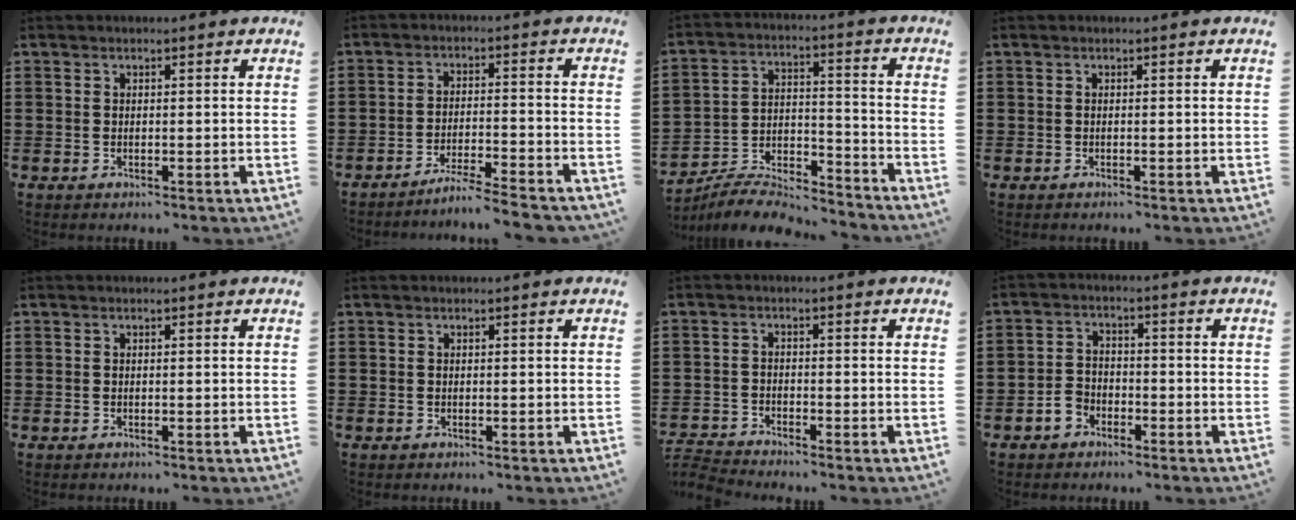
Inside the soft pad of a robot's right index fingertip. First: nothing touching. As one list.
[{"total": 4.6, "force": [-4.3, -0.6, 1.5], "torque": [-0.033, -0.011, -0.088]}, {"total": 6.9, "force": [-6.8, 0.9, 1.0], "torque": [-0.023, 0.008, -0.136]}, {"total": 0.0}, {"total": 0.0}, {"total": 0.0}, {"total": 2.8, "force": [-2.8, -0.1, 0.0], "torque": [-0.011, -0.005, -0.061]}, {"total": 3.1, "force": [-2.0, 2.2, 1.0], "torque": [-0.031, 0.004, -0.044]}]